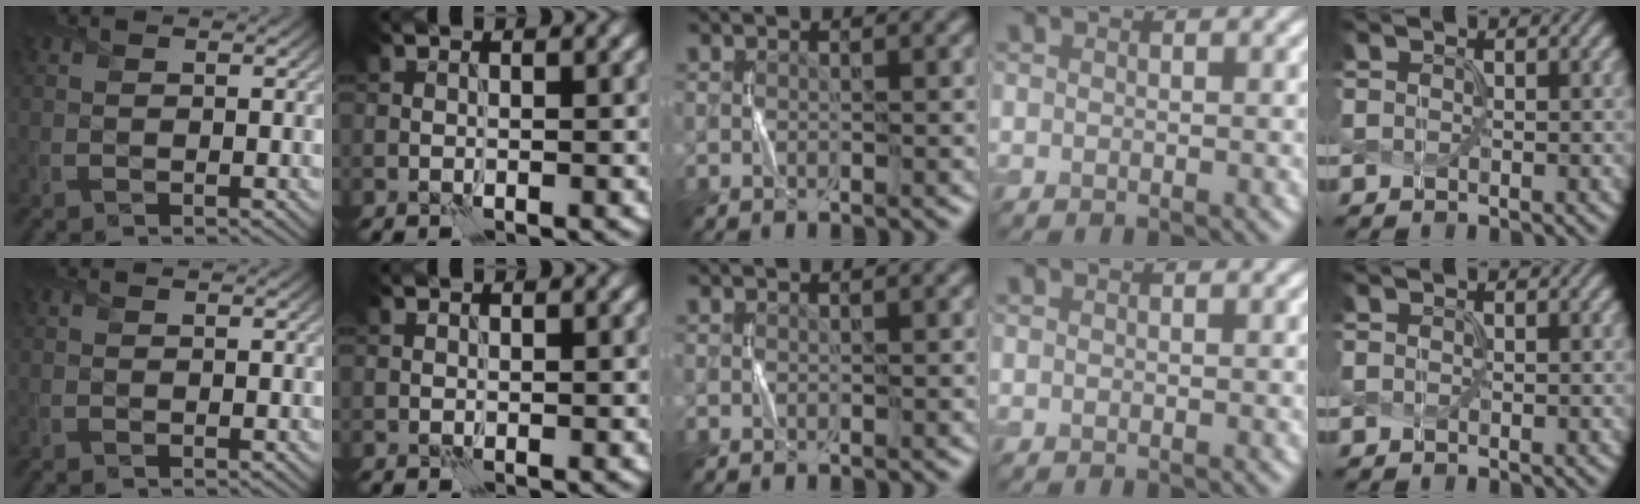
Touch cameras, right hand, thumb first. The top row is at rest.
{}